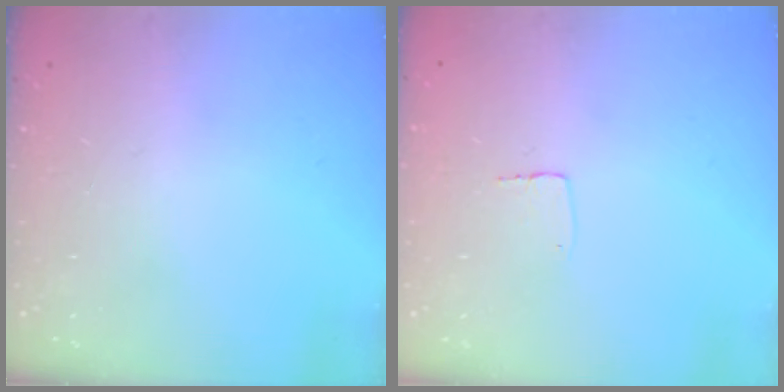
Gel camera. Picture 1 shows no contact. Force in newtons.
{"total": 2.7, "press": 2.7, "slide": 0.1}